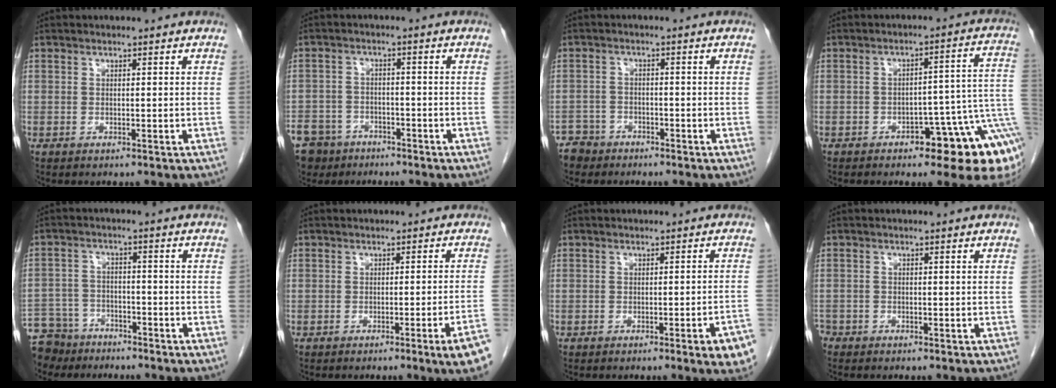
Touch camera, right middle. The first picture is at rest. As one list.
[{"total": 11.8, "force": [-8.0, 8.2, 3.0], "torque": [-0.098, -0.003, -0.123]}, {"total": 4.3, "force": [-3.4, 2.6, -0.6], "torque": [0.011, 0.004, -0.069]}, {"total": 11.6, "force": [-5.4, 3.5, 9.7], "torque": [-0.068, 0.029, -0.066]}, {"total": 10.0, "force": [-8.3, 5.4, 1.3], "torque": [-0.040, 0.005, -0.141]}, {"total": 6.2, "force": [-3.5, -1.3, 4.9], "torque": [-0.051, -0.009, -0.052]}, {"total": 5.4, "force": [-3.1, -0.1, 4.5], "torque": [-0.043, -0.008, -0.040]}, {"total": 2.1, "force": [-1.7, 1.2, 0.2], "torque": [-0.011, 0.001, -0.033]}]